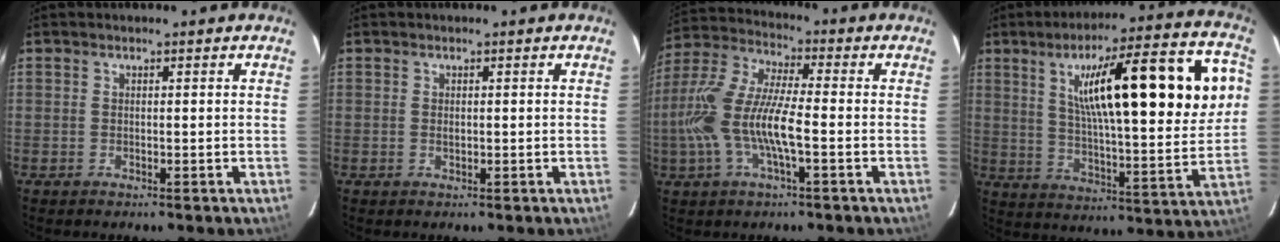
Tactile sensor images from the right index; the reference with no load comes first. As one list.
[{"total": 0.7, "force": [0.0, 0.5, 0.5], "torque": [-0.007, -0.001, 0.002]}, {"total": 14.3, "force": [-3.2, 3.4, 13.5], "torque": [-0.284, -0.001, -0.063]}, {"total": 25.8, "force": [7.1, 5.1, 24.2], "torque": [-0.377, 0.028, 0.111]}]